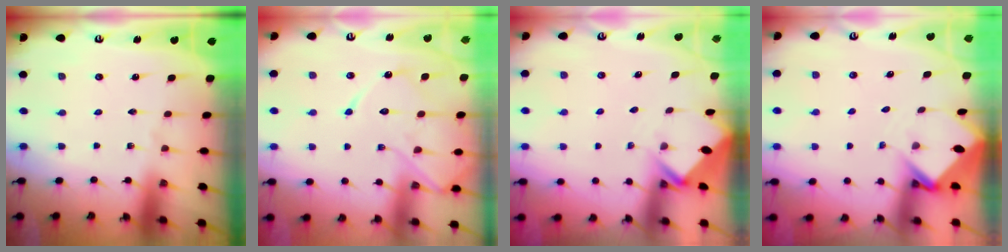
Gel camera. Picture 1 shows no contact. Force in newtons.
{"total": 12.8, "press": 12.8, "slide": 1.1}
{"total": 2.7, "press": 2.7, "slide": 0.2}
{"total": 3.3, "press": 3.3, "slide": 0.3}